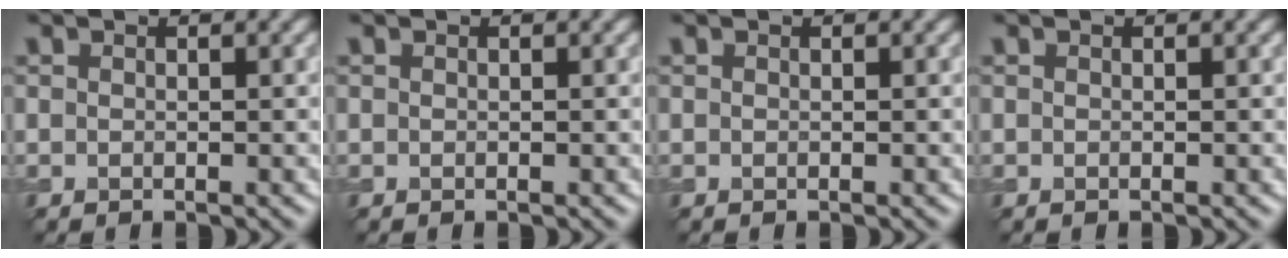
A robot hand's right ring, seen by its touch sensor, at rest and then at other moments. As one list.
[{"total": 0.0}, {"total": 0.0}, {"total": 0.0}]